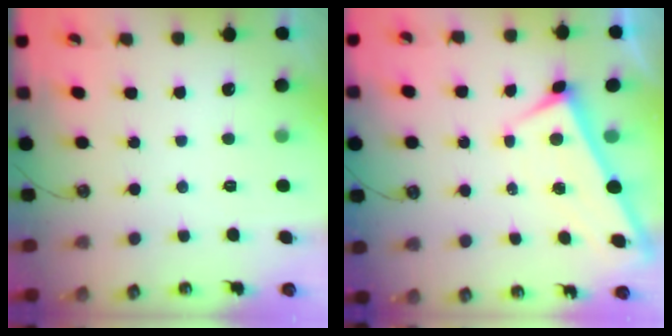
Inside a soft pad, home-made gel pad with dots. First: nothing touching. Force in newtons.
{"total": 1.3, "press": 1.2, "slide": 0.3}